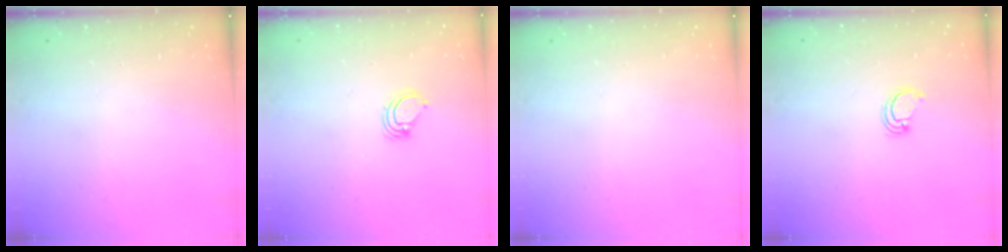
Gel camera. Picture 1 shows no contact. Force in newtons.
{"total": 3.1, "press": 3.1, "slide": 0.3}
{"total": 0.0}
{"total": 2.6, "press": 2.6, "slide": 0.2}